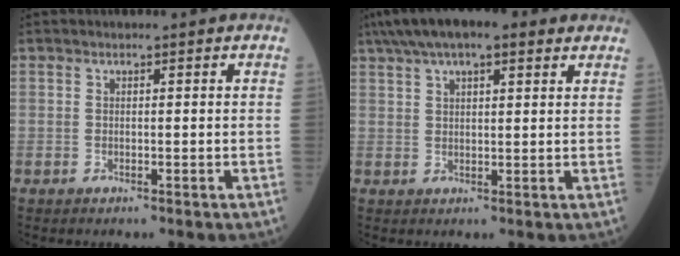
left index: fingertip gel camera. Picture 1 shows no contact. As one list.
[{"total": 11.5, "force": [8.0, 3.3, 7.6], "torque": [-0.135, 0.052, 0.129]}]